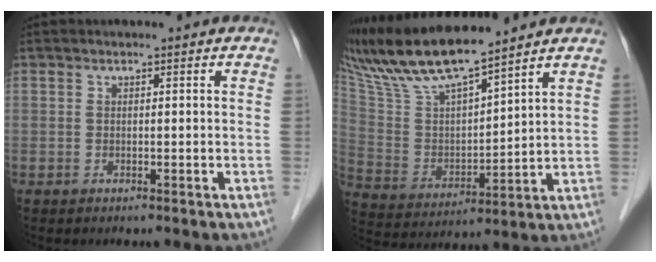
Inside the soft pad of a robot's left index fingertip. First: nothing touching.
{"total": 15.0, "force": [13.4, 0.9, 6.7], "torque": [-0.143, 0.010, 0.263]}